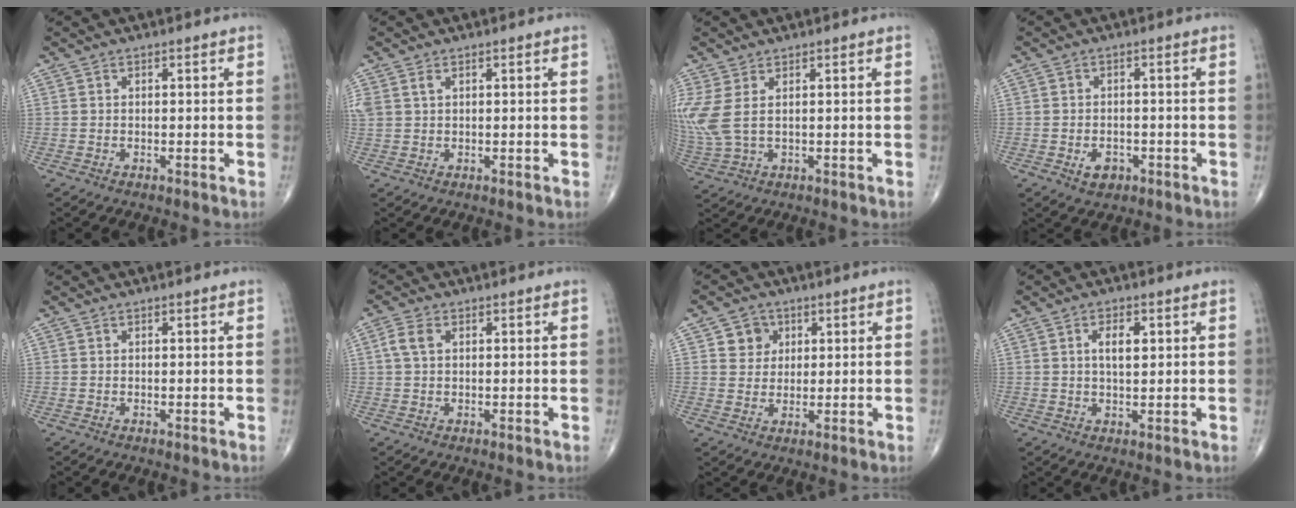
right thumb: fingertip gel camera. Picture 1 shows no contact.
{"total": 2.6, "force": [1.1, 1.6, 1.7], "torque": [-0.054, 0.014, 0.032]}
{"total": 7.7, "force": [1.7, 3.6, 6.6], "torque": [-0.185, 0.003, 0.048]}
{"total": 3.3, "force": [-1.4, 2.4, 1.9], "torque": [-0.020, 0.005, -0.018]}
{"total": 0.0}
{"total": 3.1, "force": [0.8, 2.0, 2.3], "torque": [-0.055, 0.009, 0.013]}
{"total": 4.7, "force": [1.8, 4.2, 1.1], "torque": [0.007, -0.003, 0.026]}
{"total": 4.2, "force": [1.2, 1.9, 3.6], "torque": [-0.055, -0.004, 0.019]}